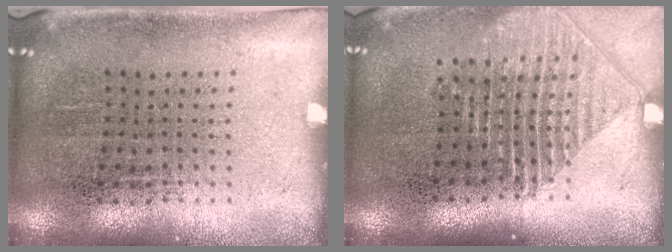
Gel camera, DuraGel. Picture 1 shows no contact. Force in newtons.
{"total": 1.5, "press": 1.4, "slide": 0.6}